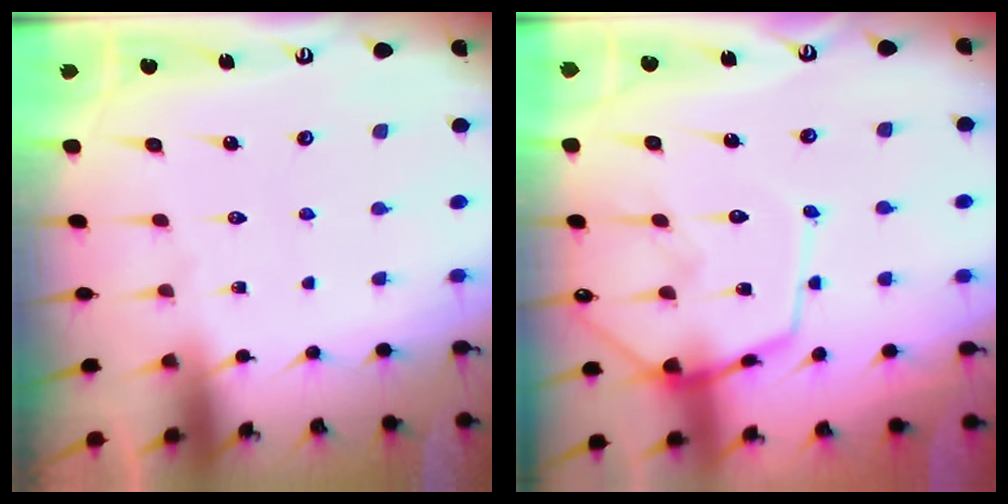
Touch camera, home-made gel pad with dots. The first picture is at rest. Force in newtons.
{"total": 13.8, "press": 13.7, "slide": 1.2}